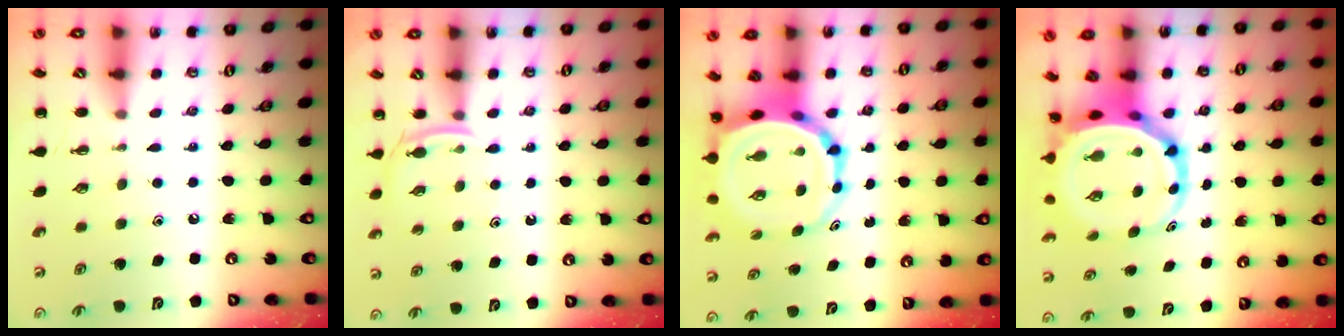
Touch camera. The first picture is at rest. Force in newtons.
{"total": 3.8, "press": 3.6, "slide": 1.2}
{"total": 10.0, "press": 9.6, "slide": 3.0}
{"total": 8.1, "press": 7.8, "slide": 2.2}